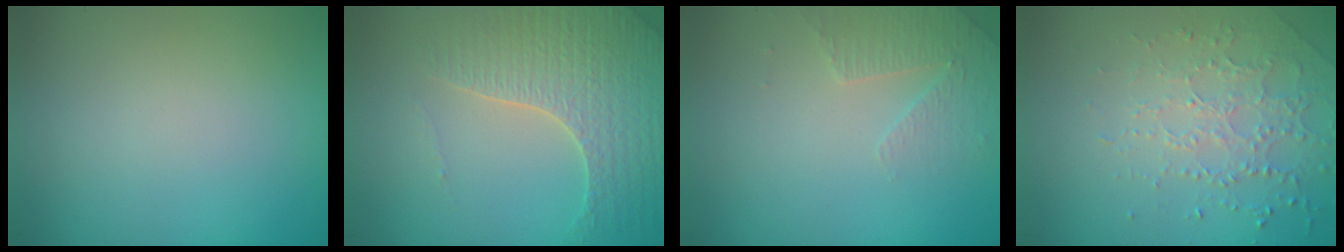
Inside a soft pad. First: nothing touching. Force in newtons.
{"total": 4.6, "press": 4.5, "slide": 1.1}
{"total": 2.3, "press": 2.2, "slide": 0.6}
{"total": 2.1, "press": 1.9, "slide": 0.9}